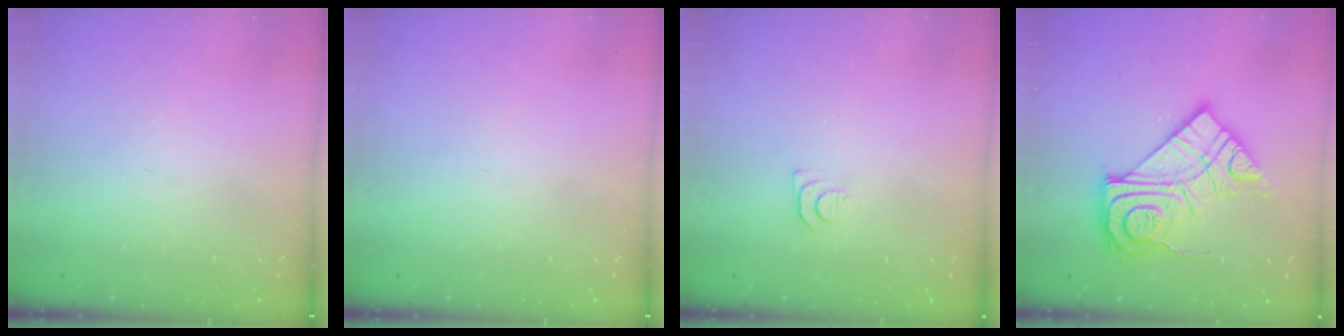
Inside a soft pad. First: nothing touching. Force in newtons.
{"total": 0.0}
{"total": 4.0, "press": 4.0, "slide": 0.6}
{"total": 18.2, "press": 18.1, "slide": 1.2}